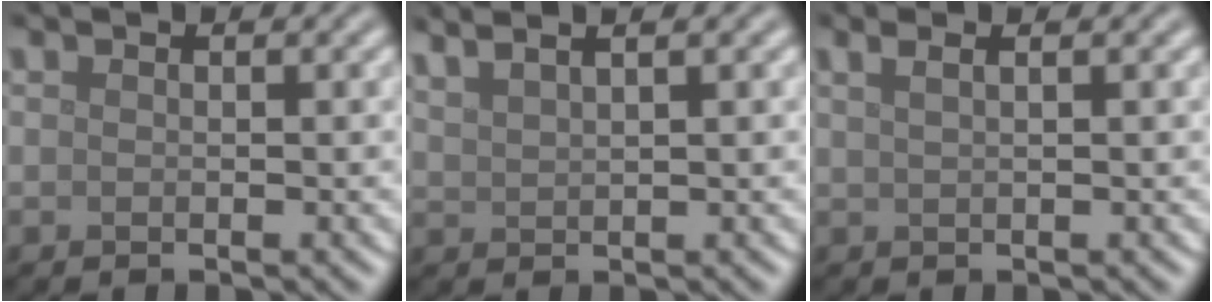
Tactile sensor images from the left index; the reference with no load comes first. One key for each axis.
{"total": 4.7, "fx": 3.4, "fy": 1.7, "fz": 2.8, "tx": -0.024, "ty": 0.030, "tz": 0.028}
{"total": 3.1, "fx": 1.7, "fy": 1.5, "fz": 2.1, "tx": -0.011, "ty": 0.012, "tz": -0.005}